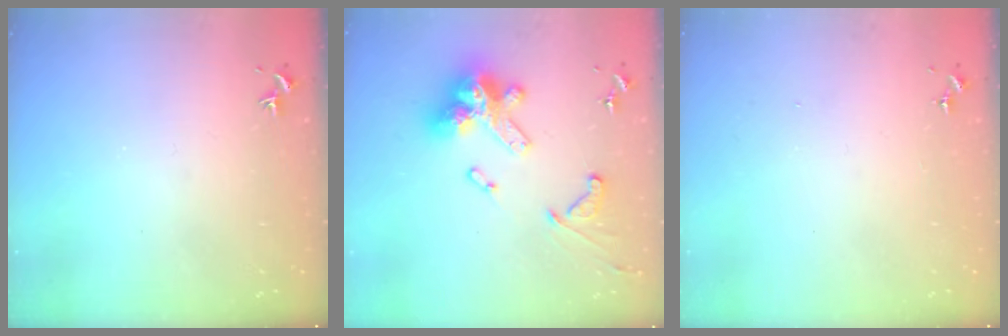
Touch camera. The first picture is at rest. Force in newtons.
{"total": 19.9, "press": 19.7, "slide": 2.2}
{"total": 0.0}